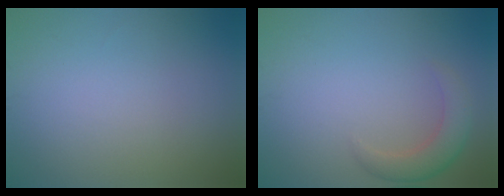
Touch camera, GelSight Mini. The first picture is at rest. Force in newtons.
{"total": 2.8, "press": 2.8, "slide": 0.2}